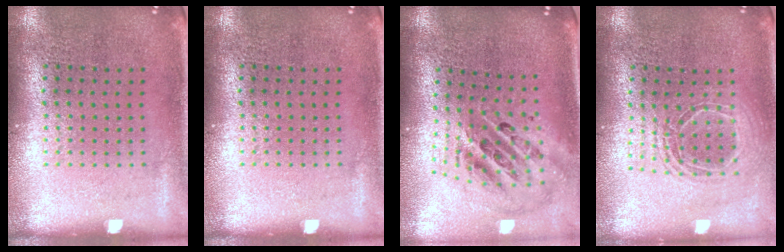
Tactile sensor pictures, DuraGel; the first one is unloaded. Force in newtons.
{"total": 0.0}
{"total": 2.4, "press": 1.7, "slide": 1.7}
{"total": 1.8, "press": 1.5, "slide": 0.9}